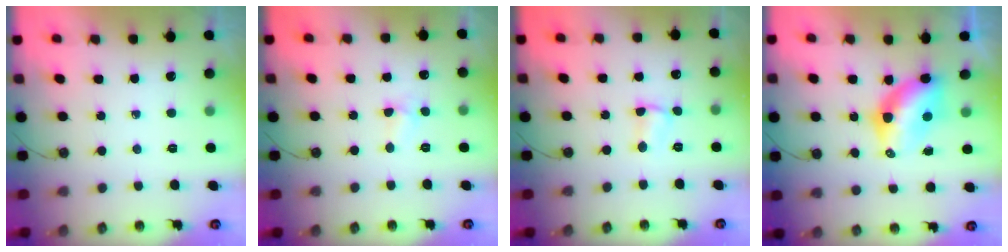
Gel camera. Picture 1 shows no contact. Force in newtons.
{"total": 3.7, "press": 3.7, "slide": 0.5}
{"total": 2.6, "press": 2.6, "slide": 0.4}
{"total": 7.4, "press": 7.4, "slide": 0.6}